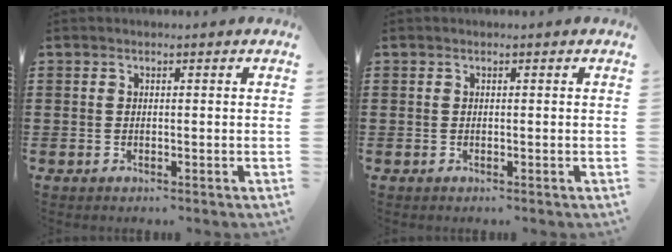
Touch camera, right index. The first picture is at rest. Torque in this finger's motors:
{"motor_torque": [0.03, 0.50, 0.00, 0.00]}